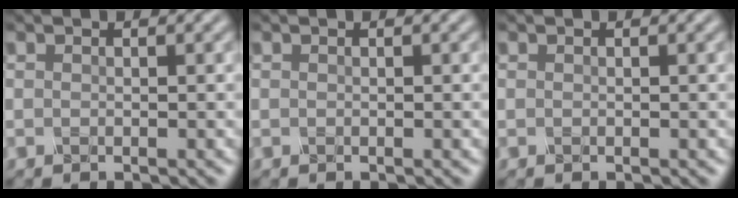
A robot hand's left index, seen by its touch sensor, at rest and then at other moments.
{"total": 0.0}
{"total": 0.0}